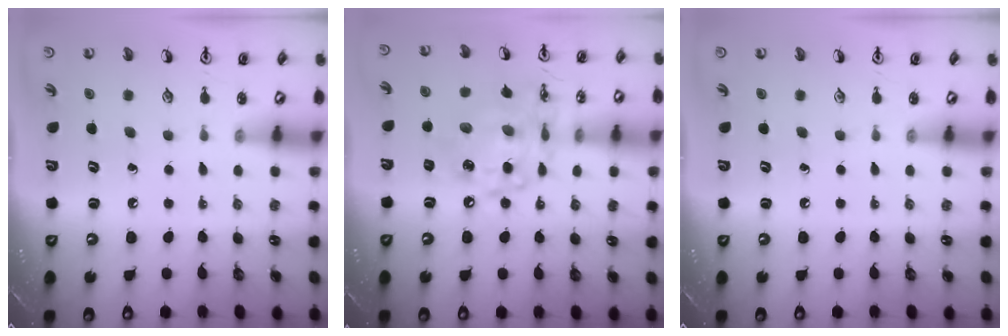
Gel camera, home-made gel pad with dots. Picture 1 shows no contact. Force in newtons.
{"total": 15.0, "press": 14.9, "slide": 1.2}
{"total": 0.0}